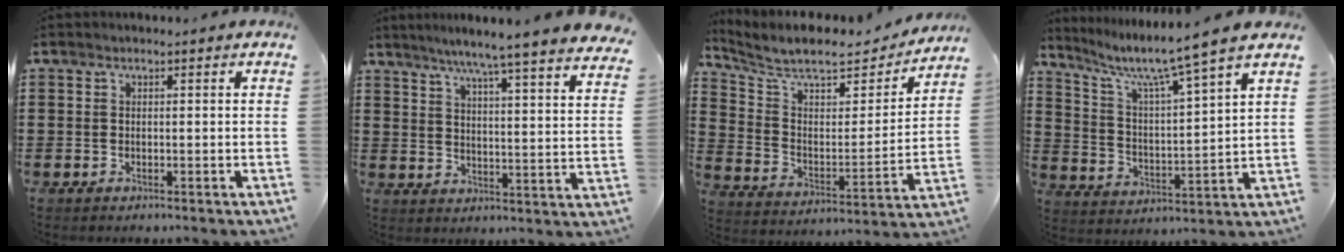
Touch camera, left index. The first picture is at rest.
{"total": 6.1, "force": [5.3, -1.4, 2.8], "torque": [-0.075, -0.043, 0.083]}
{"total": 8.7, "force": [7.4, 1.9, 4.1], "torque": [-0.105, -0.050, 0.124]}
{"total": 6.7, "force": [5.4, -0.4, 4.0], "torque": [-0.102, -0.041, 0.081]}